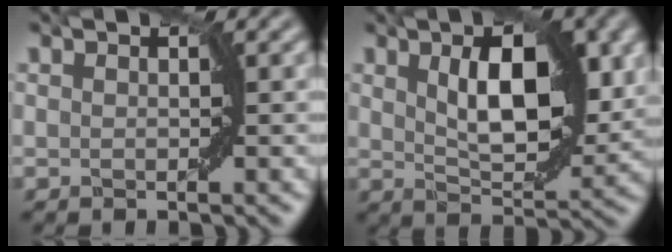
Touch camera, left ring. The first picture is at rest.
{"total": 7.9, "force": [2.2, 3.5, 6.7], "torque": [-0.110, -0.001, 0.040]}